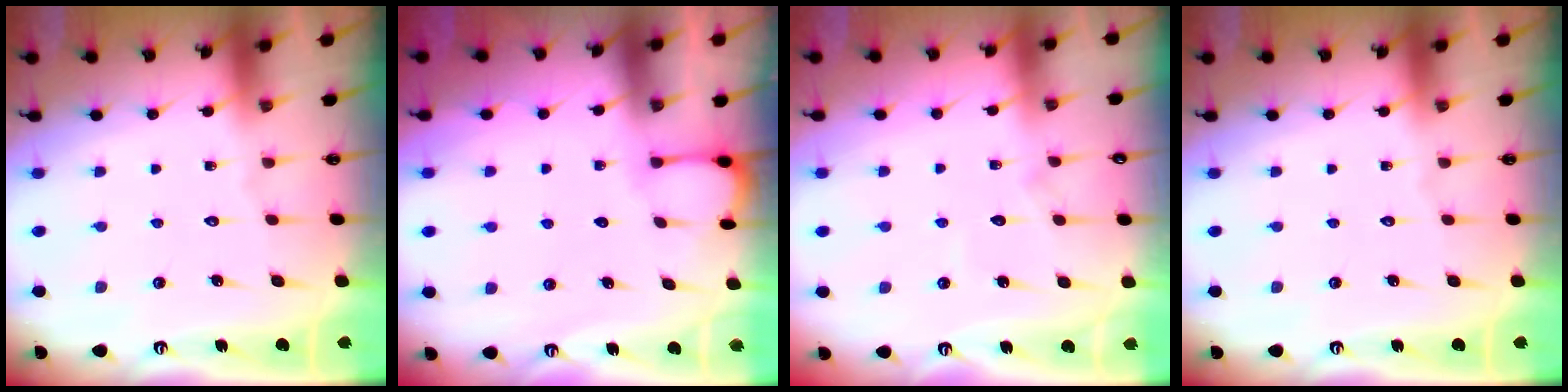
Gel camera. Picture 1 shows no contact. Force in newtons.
{"total": 2.1, "press": 2.1, "slide": 0.2}
{"total": 5.7, "press": 5.7, "slide": 0.6}
{"total": 0.0}